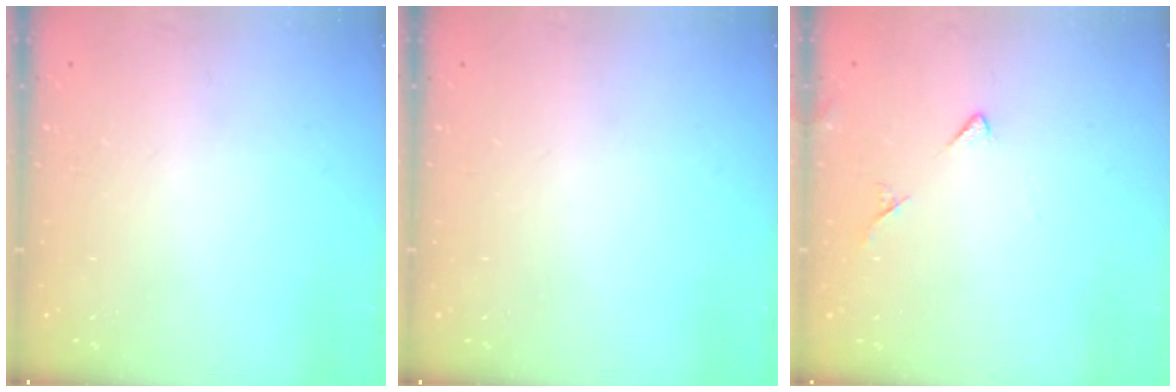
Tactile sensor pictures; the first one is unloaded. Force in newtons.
{"total": 0.0}
{"total": 6.2, "press": 6.1, "slide": 0.6}